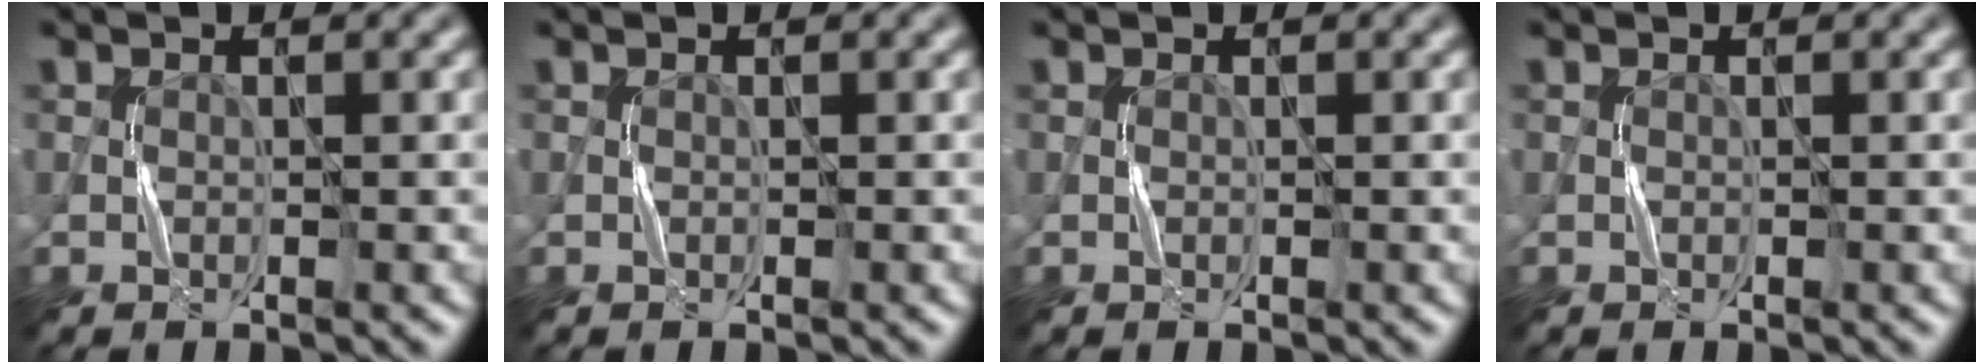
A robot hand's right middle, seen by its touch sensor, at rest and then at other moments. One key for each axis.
{"total": 0.0}
{"total": 0.0}
{"total": 0.0}